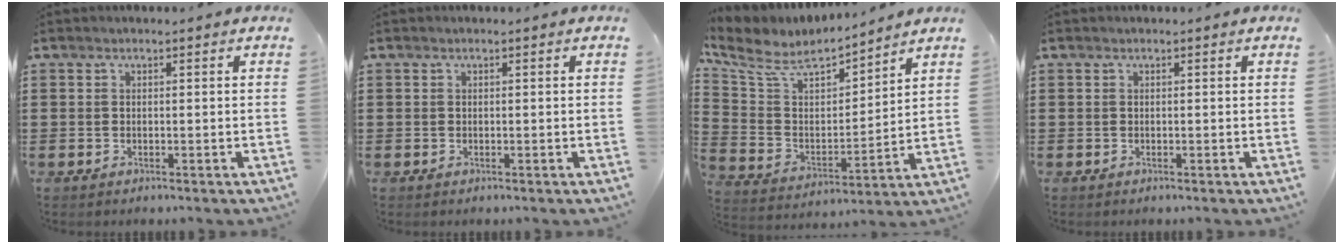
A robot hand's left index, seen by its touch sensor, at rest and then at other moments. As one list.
[{"total": 0.0}, {"total": 7.6, "force": [6.3, 2.8, 3.2], "torque": [-0.096, -0.037, 0.107]}, {"total": 0.0}]